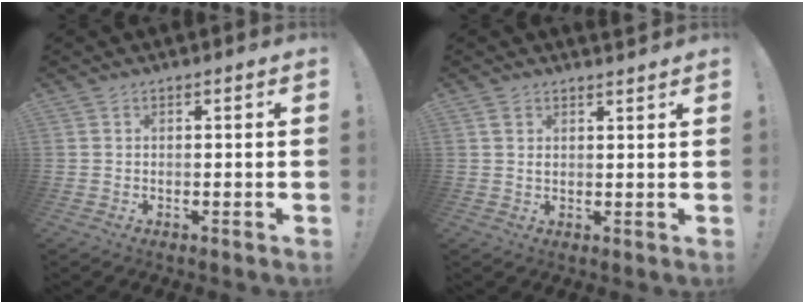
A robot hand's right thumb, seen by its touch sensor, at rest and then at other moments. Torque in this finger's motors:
{"motor_torque": [0.02, -0.01, -0.01, 0.03, -0.02]}